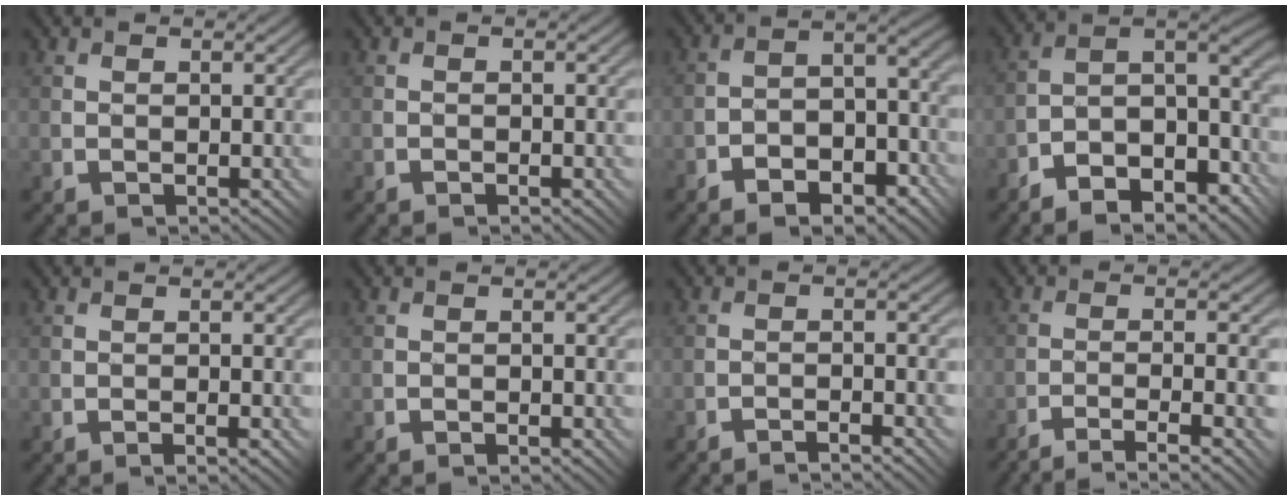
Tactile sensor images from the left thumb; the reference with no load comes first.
{"total": 0.6, "force": [-0.5, 0.2, 0.4], "torque": [-0.002, 0.005, -0.008]}
{"total": 7.5, "force": [-4.6, 3.5, 4.7], "torque": [-0.069, -0.003, -0.084]}
{"total": 10.7, "force": [-7.4, 4.0, 6.6], "torque": [-0.111, -0.005, -0.127]}
{"total": 1.8, "force": [-1.0, 0.3, 1.5], "torque": [-0.020, 0.007, -0.013]}
{"total": 0.9, "force": [-0.7, 0.1, 0.6], "torque": [-0.006, 0.007, -0.012]}
{"total": 2.9, "force": [-2.4, -0.4, 1.5], "torque": [-0.027, 0.012, -0.043]}
{"total": 9.3, "force": [-6.2, 0.6, 6.9], "torque": [-0.104, 0.017, -0.092]}